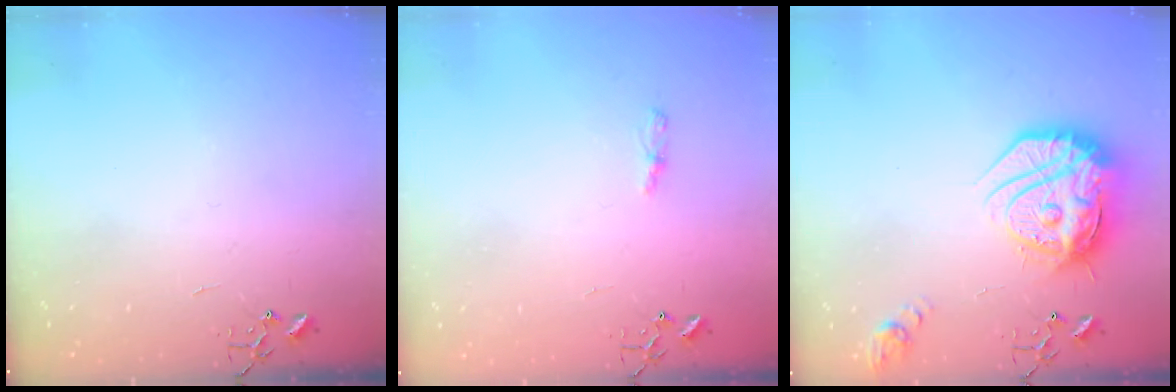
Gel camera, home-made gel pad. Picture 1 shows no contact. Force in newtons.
{"total": 4.2, "press": 4.1, "slide": 0.5}
{"total": 23.9, "press": 23.8, "slide": 2.1}